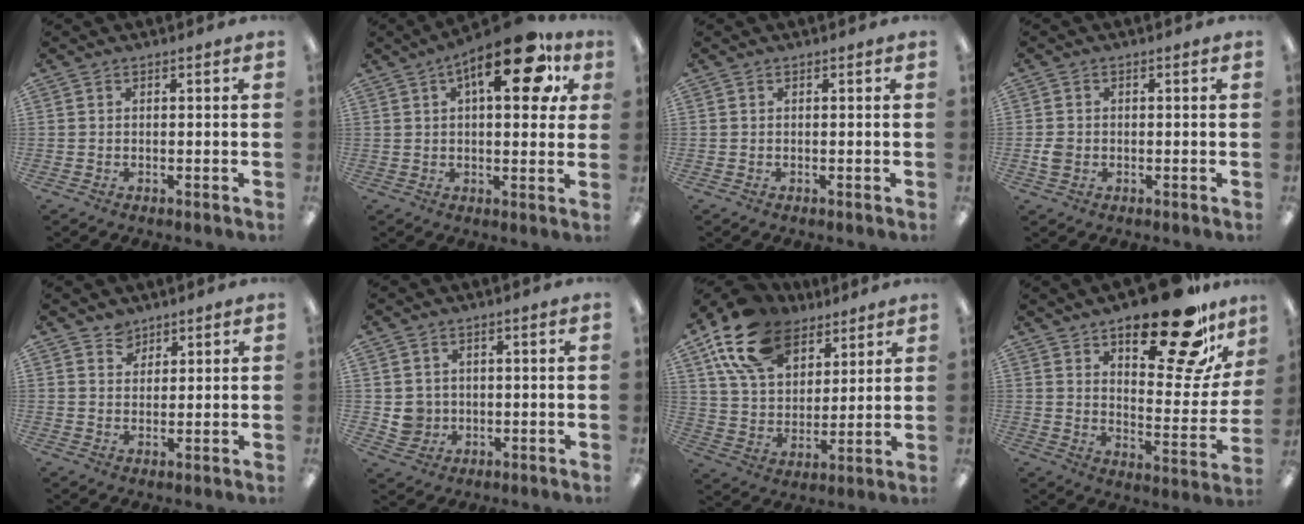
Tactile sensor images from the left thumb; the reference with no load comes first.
{"total": 17.8, "force": [8.0, 7.0, 14.3], "torque": [-0.188, -0.027, 0.117]}
{"total": 0.0}
{"total": 2.6, "force": [-0.4, 2.2, 1.4], "torque": [-0.016, 0.001, -0.009]}
{"total": 3.6, "force": [3.0, 2.0, -0.2], "torque": [0.002, -0.014, 0.056]}
{"total": 4.2, "force": [0.6, 4.1, 0.7], "torque": [-0.014, 0.008, 0.014]}
{"total": 18.0, "force": [11.6, 10.5, 9.0], "torque": [-0.178, -0.044, 0.219]}
{"total": 23.5, "force": [16.2, 7.8, 15.2], "torque": [-0.196, -0.112, 0.258]}